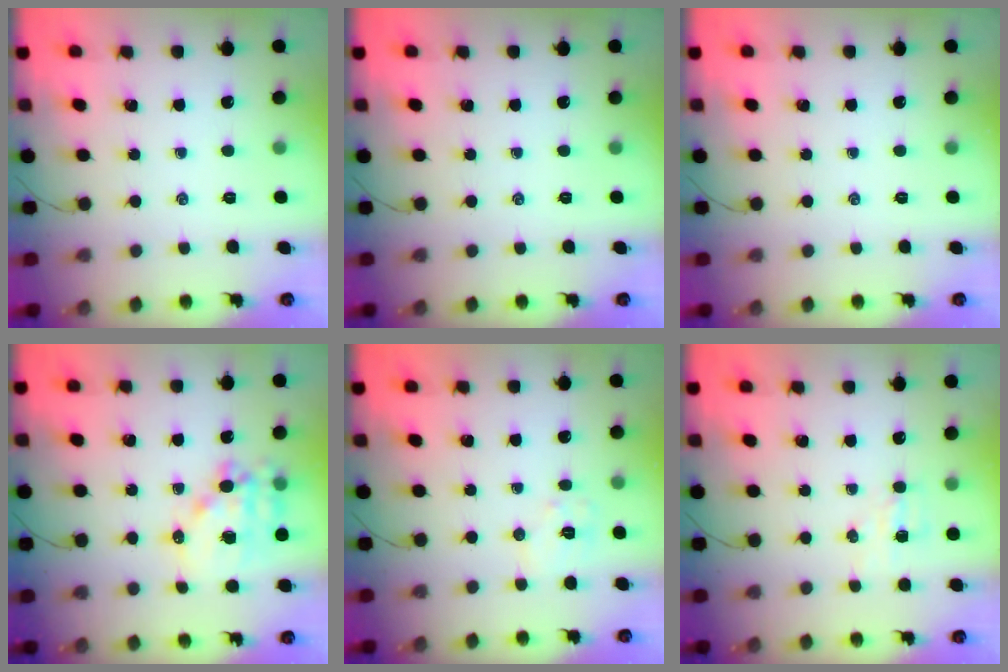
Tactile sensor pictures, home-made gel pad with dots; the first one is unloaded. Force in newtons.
{"total": 0.0}
{"total": 0.0}
{"total": 14.0, "press": 13.6, "slide": 3.1}
{"total": 6.5, "press": 6.5, "slide": 0.7}
{"total": 4.0, "press": 3.8, "slide": 1.1}